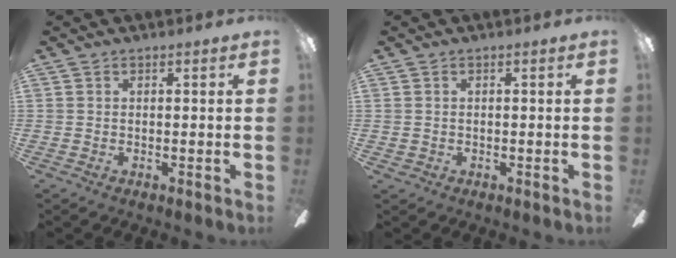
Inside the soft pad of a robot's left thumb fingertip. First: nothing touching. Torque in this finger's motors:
{"motor_torque": [-0.17, 0.13, 0.09, -0.31, 0.00]}